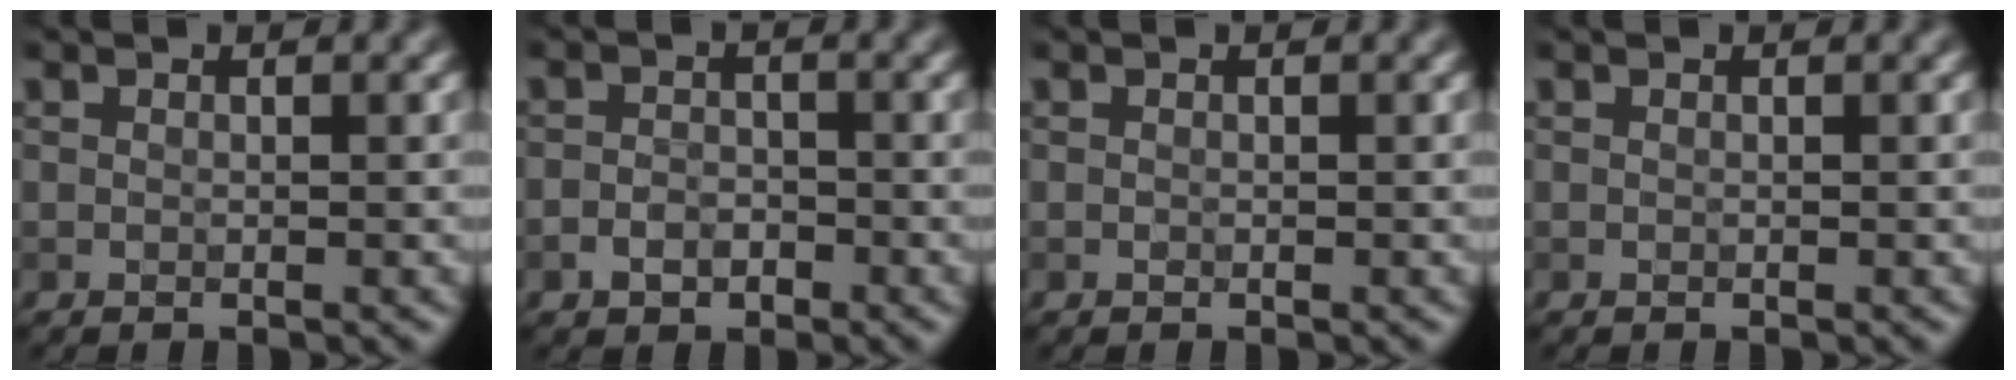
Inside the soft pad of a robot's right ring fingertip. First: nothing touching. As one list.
[{"total": 2.0, "force": [-1.1, 1.4, 0.9], "torque": [-0.012, 0.002, -0.023]}, {"total": 0.0}, {"total": 0.0}]